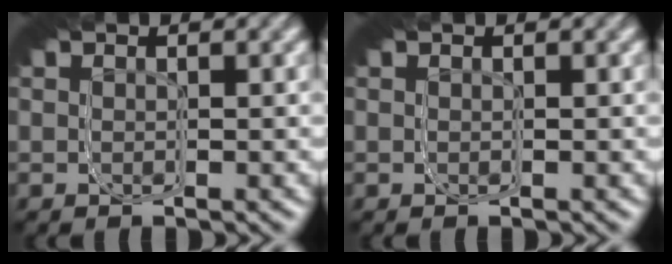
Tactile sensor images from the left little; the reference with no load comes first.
{"total": 0.0}